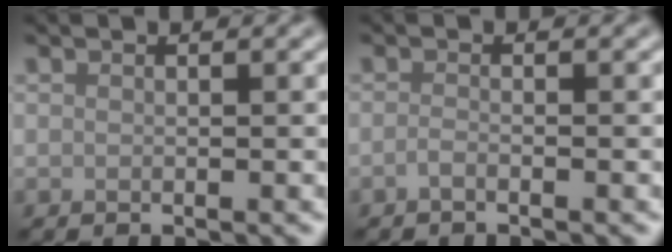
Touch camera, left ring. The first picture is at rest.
{"total": 0.9, "force": [-0.6, 0.2, 0.7], "torque": [-0.010, -0.001, -0.014]}